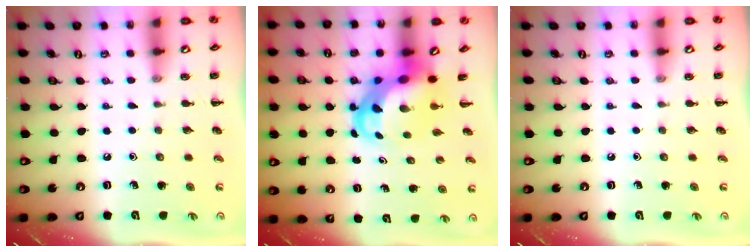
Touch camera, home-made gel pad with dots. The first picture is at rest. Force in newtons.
{"total": 6.1, "press": 5.9, "slide": 1.8}
{"total": 0.0}